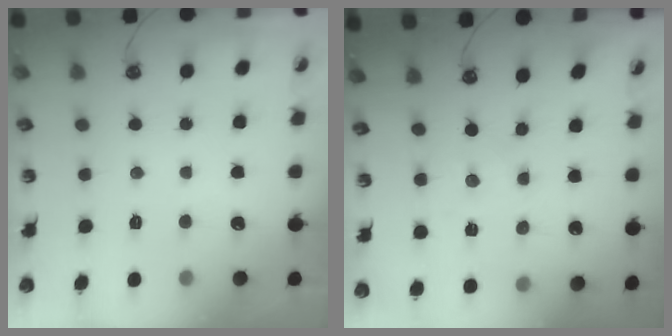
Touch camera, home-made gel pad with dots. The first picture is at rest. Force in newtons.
{"total": 0.0}